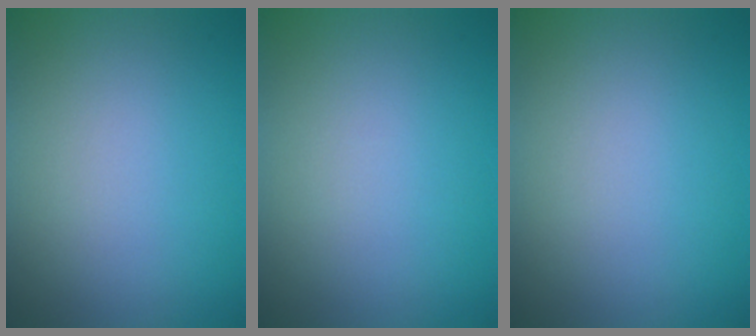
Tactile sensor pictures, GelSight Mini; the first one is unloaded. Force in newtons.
{"total": 0.0}
{"total": 0.0}